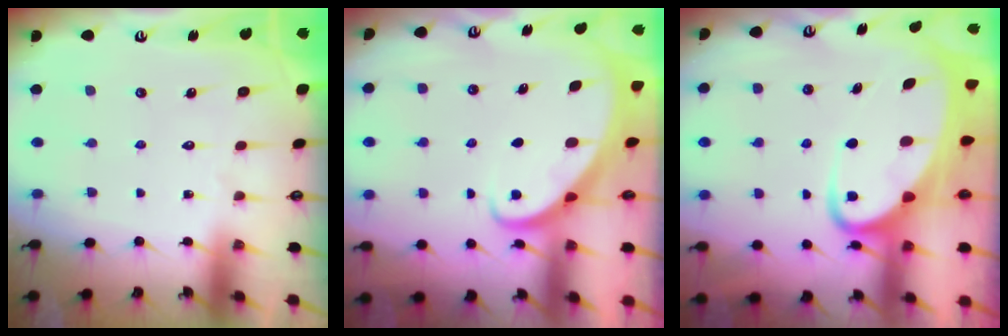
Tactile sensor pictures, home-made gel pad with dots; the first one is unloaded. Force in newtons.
{"total": 2.5, "press": 2.5, "slide": 0.3}
{"total": 8.4, "press": 8.4, "slide": 1.0}